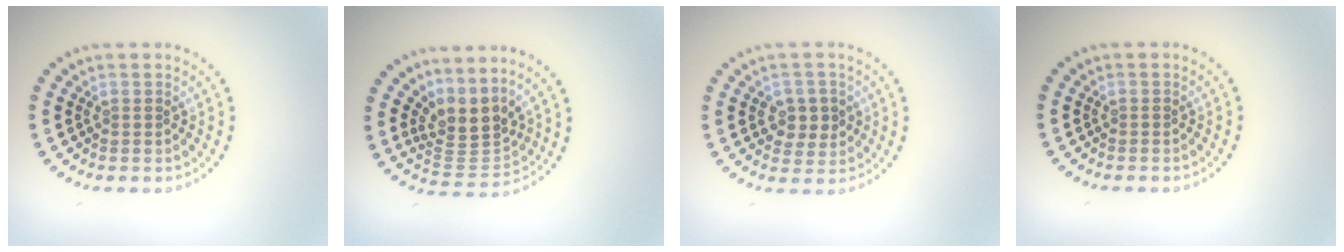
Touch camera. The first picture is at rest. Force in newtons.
{"total": 3.6, "press": 2.6, "slide": 2.5}
{"total": 2.8, "press": 2.8, "slide": 0.5}
{"total": 0.0}